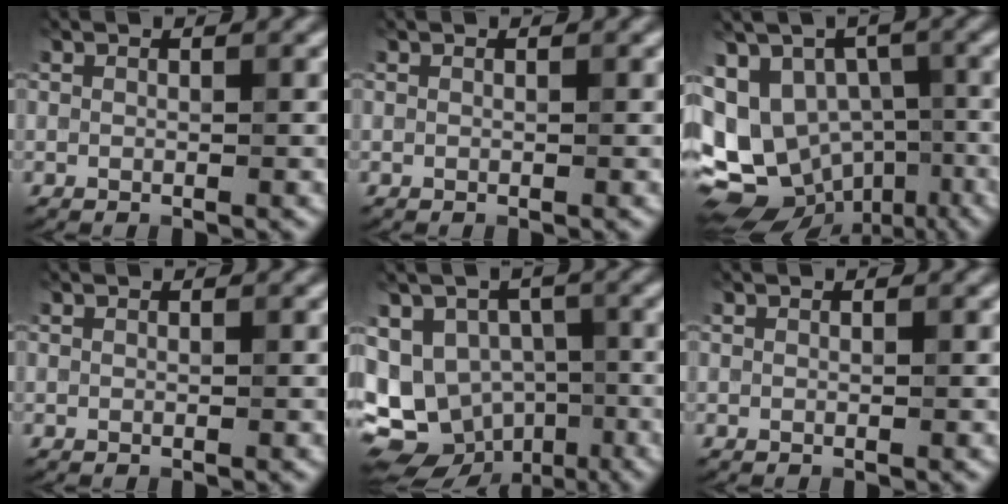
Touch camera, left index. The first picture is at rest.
{"total": 0.0}
{"total": 13.7, "force": [-2.5, 10.3, 8.6], "torque": [-0.160, -0.005, -0.002]}
{"total": 0.0}
{"total": 10.8, "force": [-4.1, 8.5, 5.3], "torque": [-0.086, -0.006, -0.061]}
{"total": 0.0}